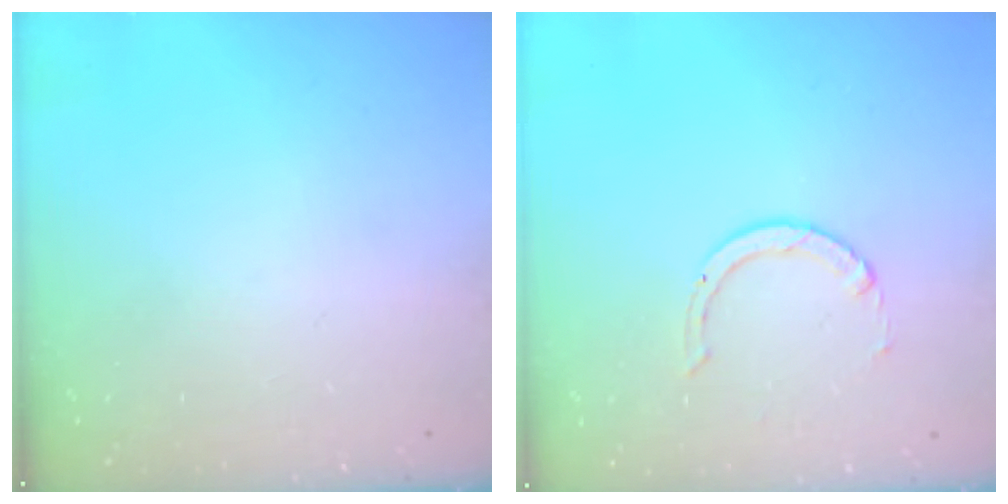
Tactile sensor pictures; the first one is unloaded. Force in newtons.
{"total": 2.0, "press": 2.0, "slide": 0.2}